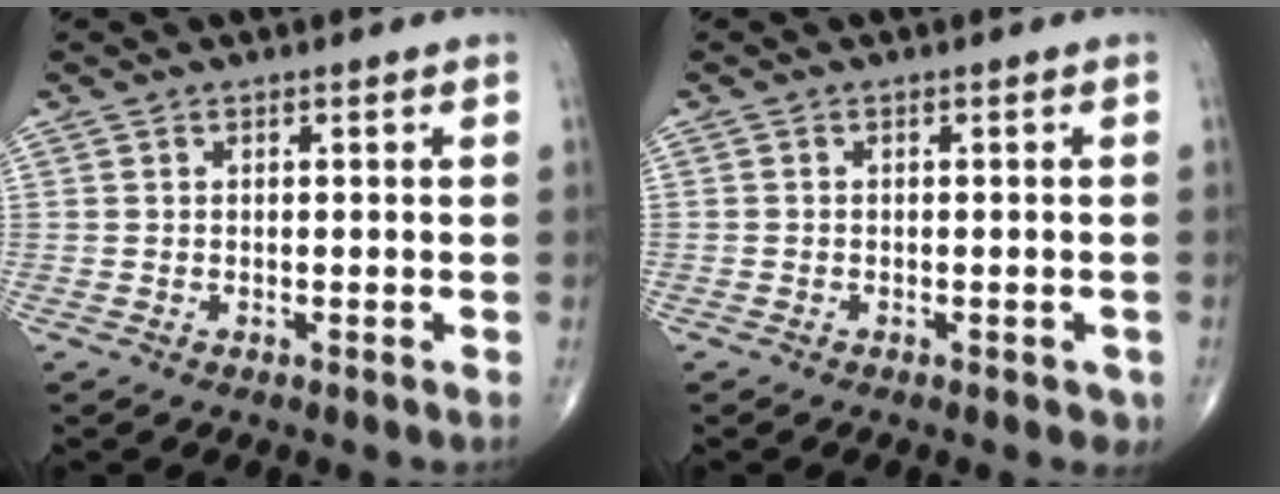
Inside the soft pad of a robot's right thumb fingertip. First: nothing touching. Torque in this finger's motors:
{"motor_torque": [3.42, 0.03, 0.42, -2.35, 0.05]}